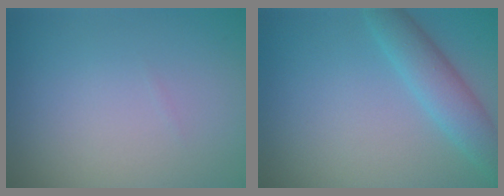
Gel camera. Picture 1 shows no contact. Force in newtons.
{"total": 3.7, "press": 3.7, "slide": 0.0}